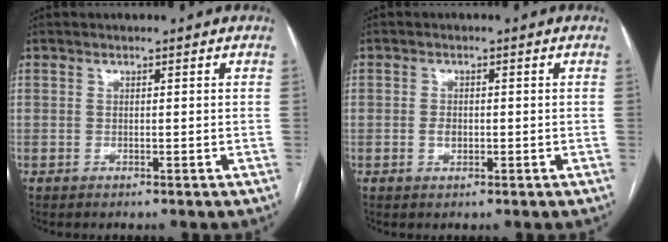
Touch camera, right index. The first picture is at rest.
{"total": 1.7, "force": [-0.3, 1.1, 1.3], "torque": [-0.021, 0.002, -0.003]}